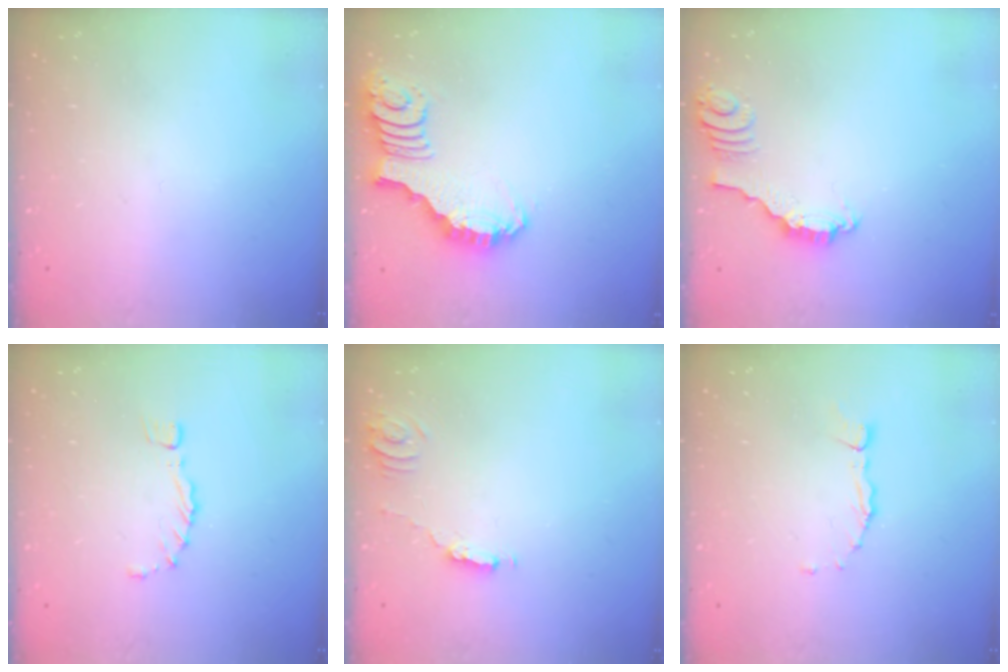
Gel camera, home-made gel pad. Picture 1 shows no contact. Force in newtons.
{"total": 2.7, "press": 2.7, "slide": 0.1}
{"total": 2.3, "press": 2.3, "slide": 0.1}
{"total": 0.9, "press": 0.9, "slide": 0.4}
{"total": 2.5, "press": 2.5, "slide": 0.2}
{"total": 1.9, "press": 1.9, "slide": 0.2}